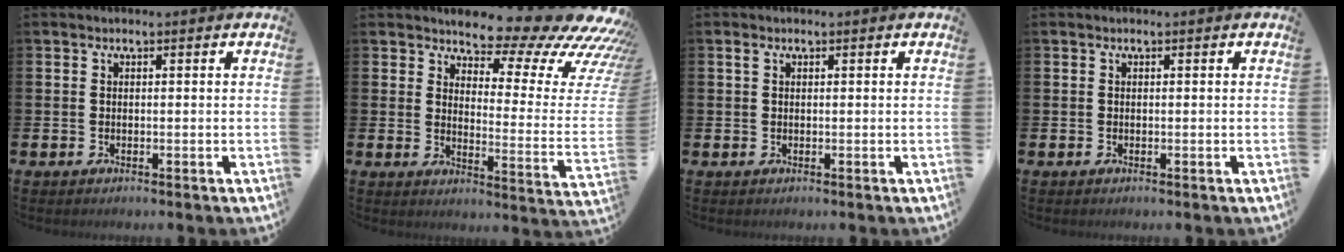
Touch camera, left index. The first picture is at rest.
{"total": 10.1, "force": [8.6, 3.0, 4.3], "torque": [-0.070, -0.081, 0.136]}
{"total": 0.8, "force": [0.4, 0.4, 0.5], "torque": [0.001, -0.001, 0.004]}
{"total": 0.0}